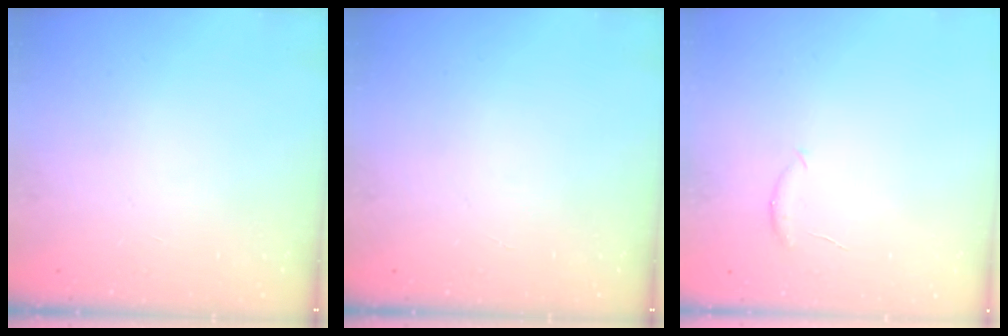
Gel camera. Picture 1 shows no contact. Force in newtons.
{"total": 0.0}
{"total": 5.0, "press": 4.9, "slide": 1.0}